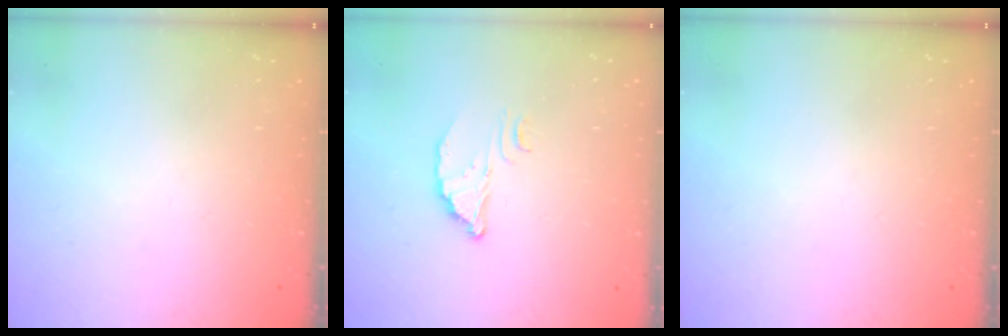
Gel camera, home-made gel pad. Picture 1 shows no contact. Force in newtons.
{"total": 3.4, "press": 3.4, "slide": 0.2}
{"total": 0.0}